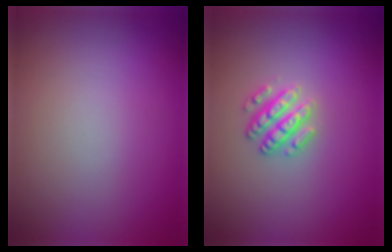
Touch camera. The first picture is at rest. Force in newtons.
{"total": 2.6, "press": 2.5, "slide": 0.4}